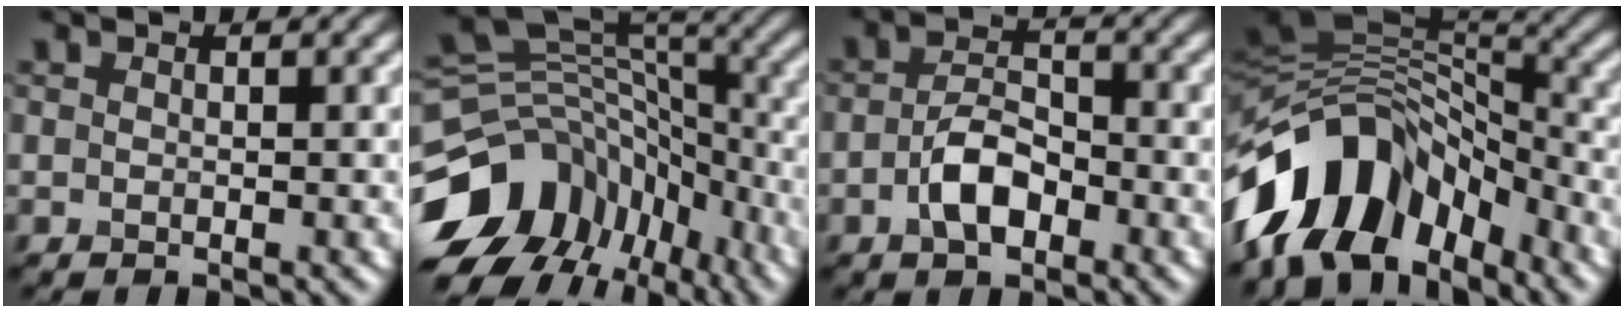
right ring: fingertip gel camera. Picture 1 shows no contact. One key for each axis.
{"total": 13.6, "fx": -6.3, "fy": 10.4, "fz": 6.2, "tx": -0.134, "ty": 0.027, "tz": -0.090}
{"total": 3.9, "fx": -1.7, "fy": 2.2, "fz": 2.9, "tx": -0.053, "ty": 0.004, "tz": -0.033}
{"total": 12.1, "fx": -6.5, "fy": 7.0, "fz": 7.4, "tx": -0.131, "ty": 0.025, "tz": -0.124}